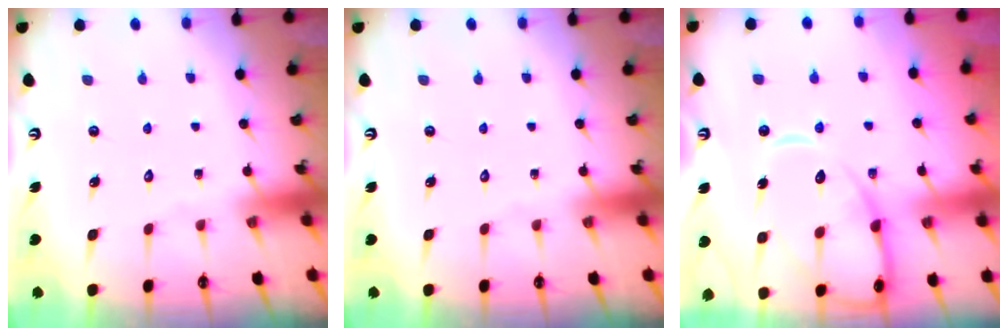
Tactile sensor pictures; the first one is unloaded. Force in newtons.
{"total": 0.0}
{"total": 13.3, "press": 13.3, "slide": 1.3}